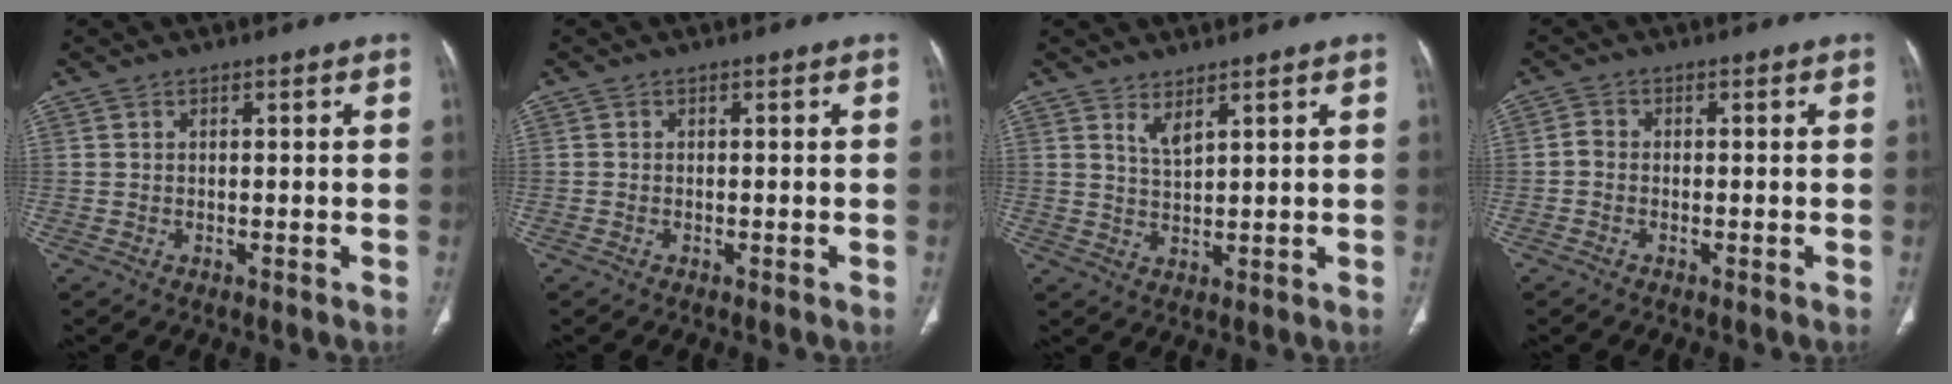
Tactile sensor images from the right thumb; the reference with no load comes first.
{"total": 0.0}
{"total": 2.8, "force": [2.0, 0.5, 1.9], "torque": [-0.037, -0.023, 0.043]}
{"total": 1.6, "force": [-0.6, 1.2, 0.8], "torque": [-0.011, 0.004, -0.019]}